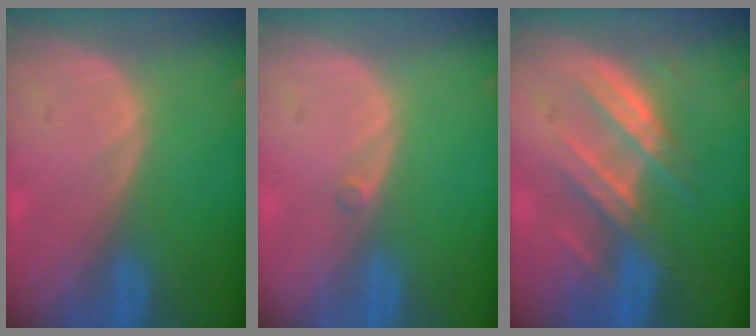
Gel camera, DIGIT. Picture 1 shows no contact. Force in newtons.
{"total": 0.5, "press": 0.5, "slide": 0.2}
{"total": 7.7, "press": 7.2, "slide": 2.5}